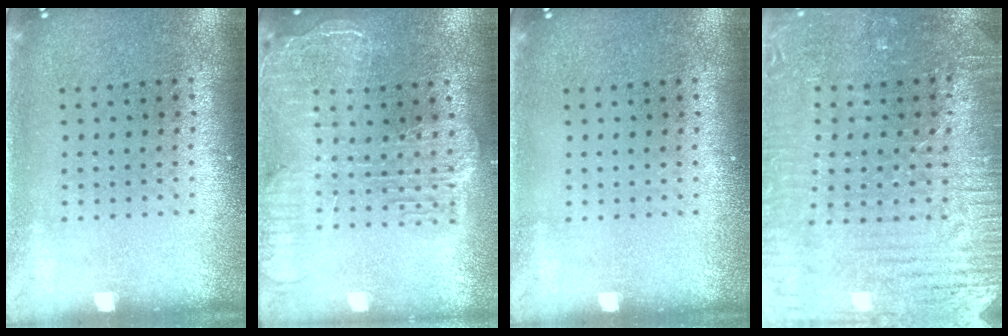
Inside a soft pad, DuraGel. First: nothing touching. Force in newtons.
{"total": 2.5, "press": 2.2, "slide": 1.2}
{"total": 0.0}
{"total": 3.5, "press": 3.3, "slide": 1.1}